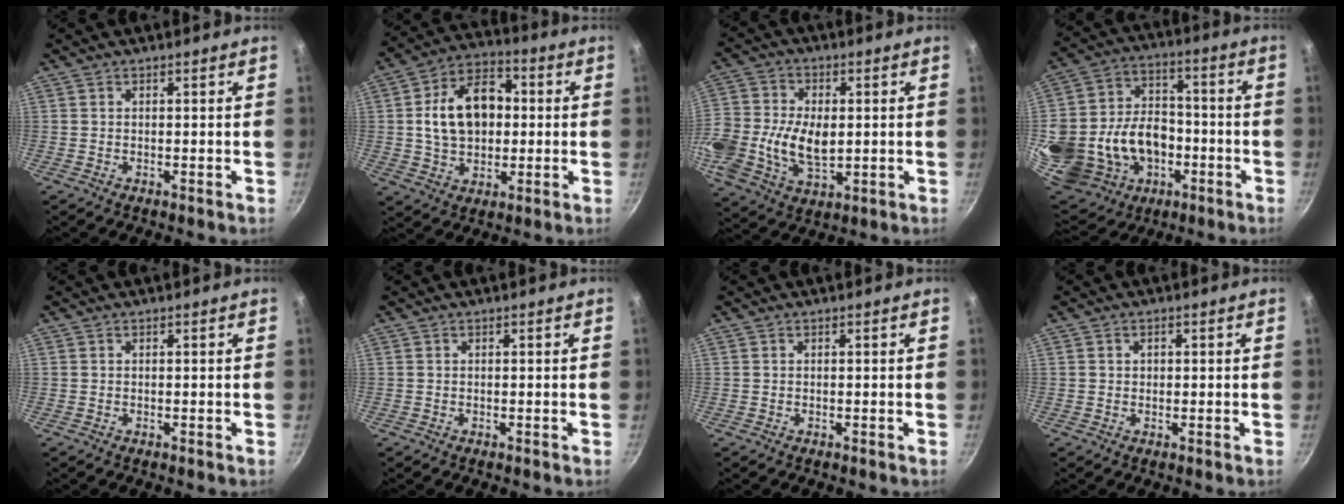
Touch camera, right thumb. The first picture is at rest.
{"total": 15.3, "force": [1.2, 10.8, 10.9], "torque": [-0.152, 0.022, 0.013]}
{"total": 18.5, "force": [-0.8, 12.7, 13.4], "torque": [-0.293, 0.022, -0.014]}
{"total": 27.6, "force": [-5.2, 21.2, 16.8], "torque": [-0.343, 0.049, -0.060]}
{"total": 0.0}
{"total": 0.0}
{"total": 0.0}
{"total": 1.1, "force": [0.2, 1.0, 0.5], "torque": [-0.004, 0.004, 0.002]}